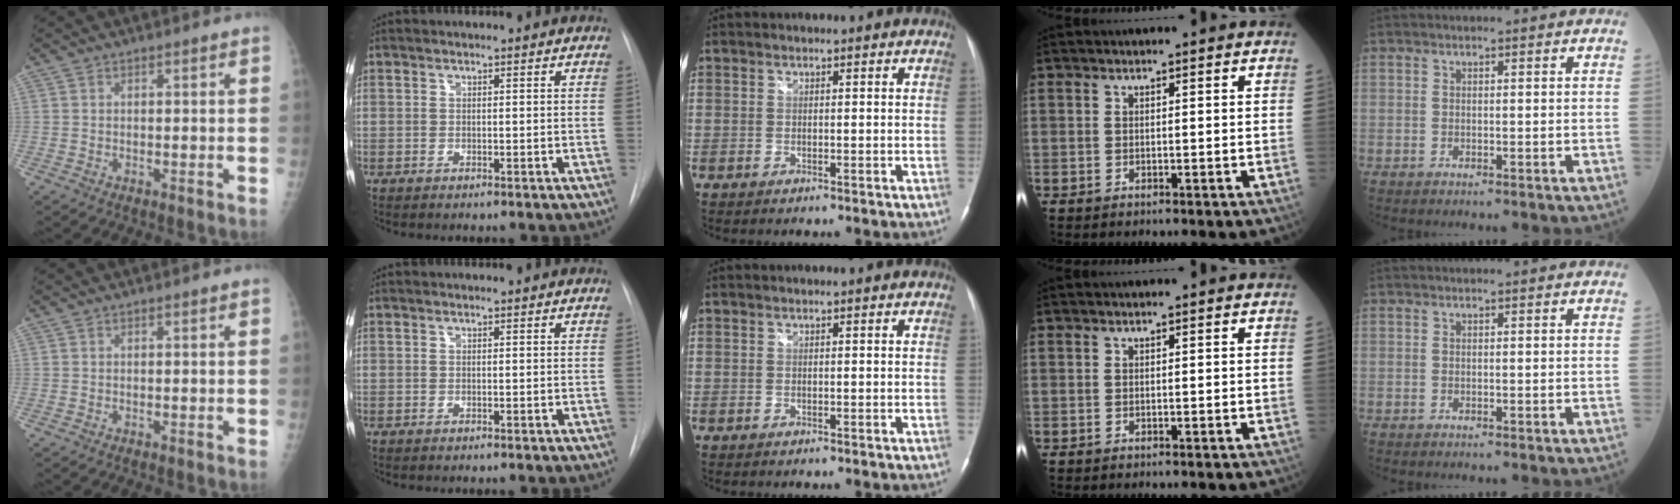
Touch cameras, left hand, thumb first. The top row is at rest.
{}